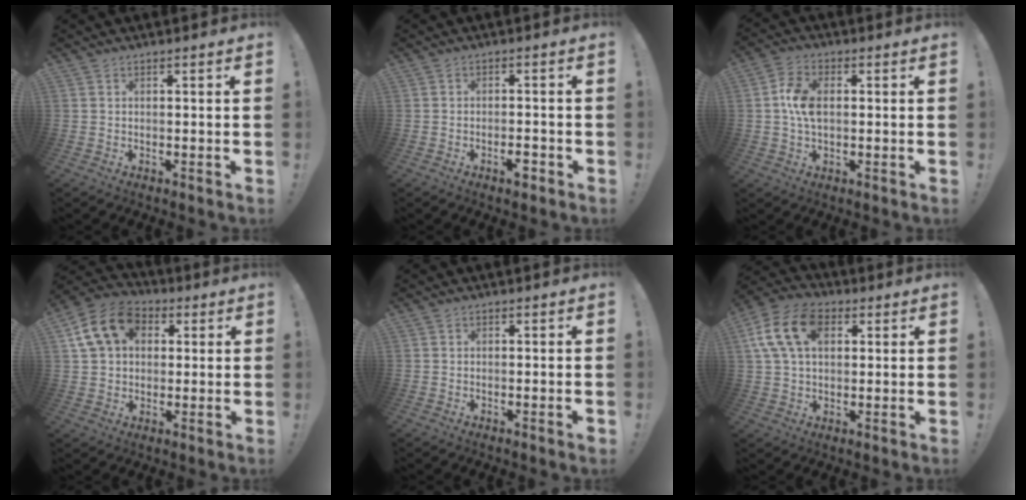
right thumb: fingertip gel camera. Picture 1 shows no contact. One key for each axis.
{"total": 3.0, "fx": -1.8, "fy": 0.8, "fz": 2.3, "tx": -0.033, "ty": 0.010, "tz": -0.031}
{"total": 7.6, "fx": 0.4, "fy": 4.6, "fz": 5.9, "tx": -0.115, "ty": 0.004, "tz": 0.006}
{"total": 14.3, "fx": 4.8, "fy": 10.9, "fz": 7.9, "tx": -0.131, "ty": -0.003, "tz": 0.097}
{"total": 1.0, "fx": -0.6, "fy": 0.0, "fz": 0.8, "tx": -0.016, "ty": 0.002, "tz": -0.010}
{"total": 15.1, "fx": 4.9, "fy": 9.9, "fz": 10.2, "tx": -0.196, "ty": -0.003, "tz": 0.093}